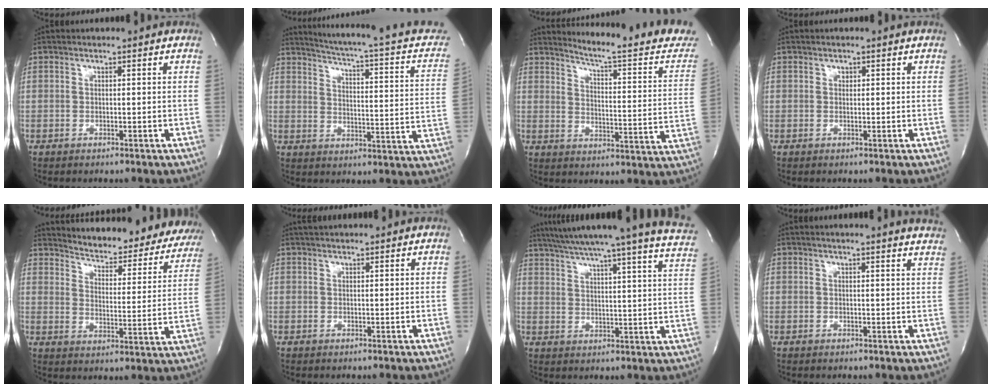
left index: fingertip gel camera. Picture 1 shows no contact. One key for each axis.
{"total": 18.0, "fx": 15.0, "fy": 2.2, "fz": 9.8, "tx": -0.137, "ty": -0.038, "tz": 0.168}
{"total": 19.6, "fx": 18.5, "fy": 0.8, "fz": 6.6, "tx": -0.090, "ty": -0.095, "tz": 0.218}
{"total": 0.5, "fx": 0.2, "fy": 0.4, "fz": 0.2, "tx": -0.002, "ty": 0.000, "tz": 0.003}
{"total": 22.1, "fx": 20.9, "fy": 5.3, "fz": 5.0, "tx": -0.059, "ty": -0.069, "tz": 0.247}
{"total": 1.7, "fx": 1.6, "fy": 0.0, "fz": 0.5, "tx": -0.009, "ty": 0.019, "tz": 0.031}
{"total": 26.6, "fx": 23.5, "fy": -0.5, "fz": 12.5, "tx": -0.199, "ty": -0.056, "tz": 0.292}
{"total": 6.3, "fx": 6.0, "fy": -0.4, "fz": 2.0, "tx": -0.022, "ty": -0.012, "tz": 0.042}